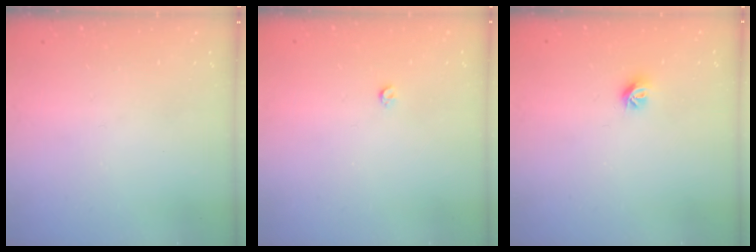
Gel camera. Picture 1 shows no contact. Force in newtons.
{"total": 2.8, "press": 2.8, "slide": 0.5}
{"total": 6.5, "press": 6.5, "slide": 0.7}